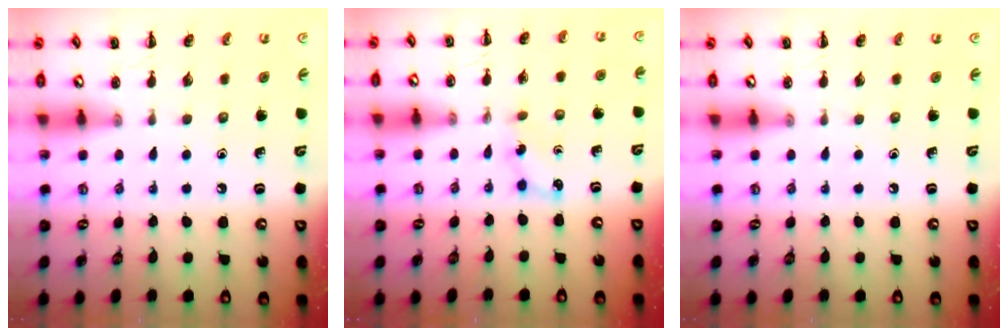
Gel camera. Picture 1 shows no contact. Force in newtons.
{"total": 3.2, "press": 3.1, "slide": 0.8}
{"total": 0.0}